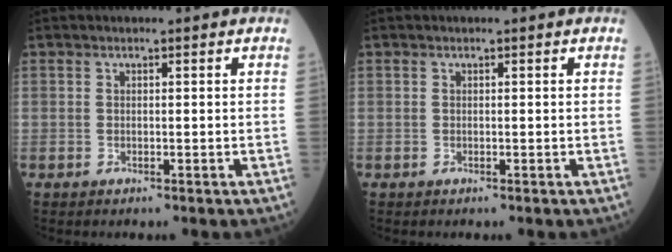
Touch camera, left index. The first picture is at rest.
{"total": 0.0}